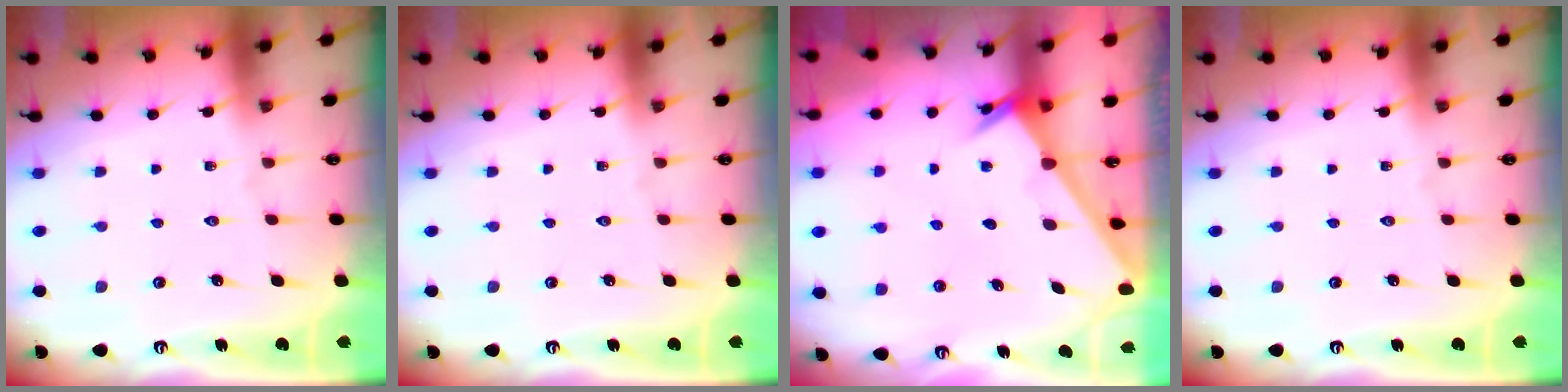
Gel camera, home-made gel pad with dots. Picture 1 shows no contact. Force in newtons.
{"total": 0.0}
{"total": 2.6, "press": 2.6, "slide": 0.2}
{"total": 0.0}